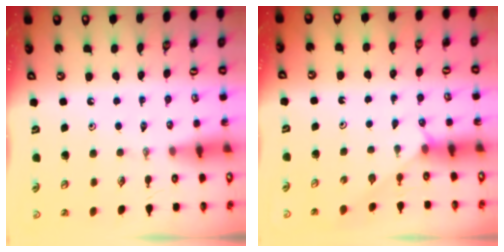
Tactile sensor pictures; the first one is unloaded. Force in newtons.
{"total": 1.9, "press": 1.9, "slide": 0.3}